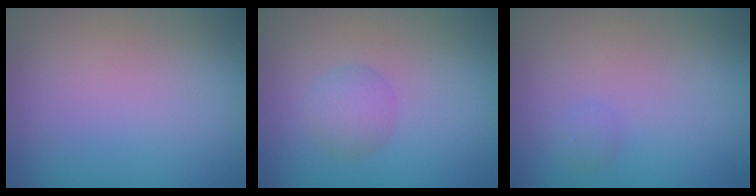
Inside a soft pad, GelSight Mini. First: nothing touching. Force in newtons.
{"total": 2.1, "press": 2.1, "slide": 0.0}
{"total": 0.6, "press": 0.6, "slide": 0.1}